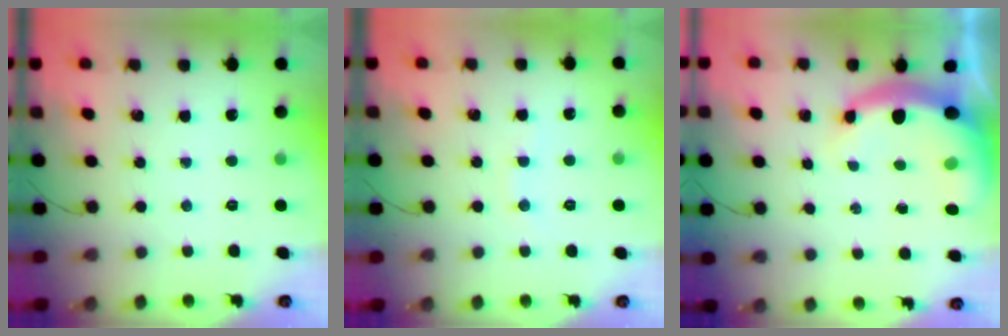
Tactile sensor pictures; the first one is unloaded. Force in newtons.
{"total": 2.7, "press": 2.6, "slide": 0.8}
{"total": 8.4, "press": 8.2, "slide": 2.0}